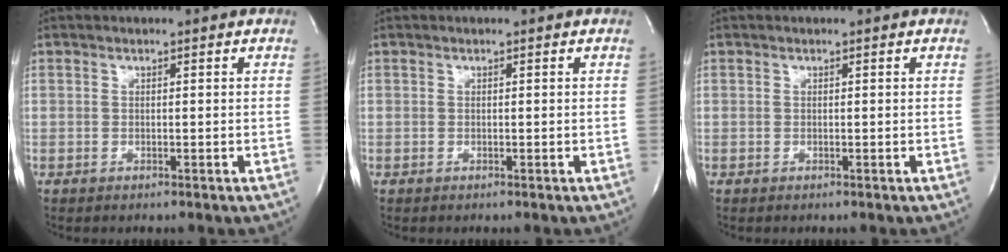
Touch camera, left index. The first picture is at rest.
{"total": 0.0}
{"total": 0.0}